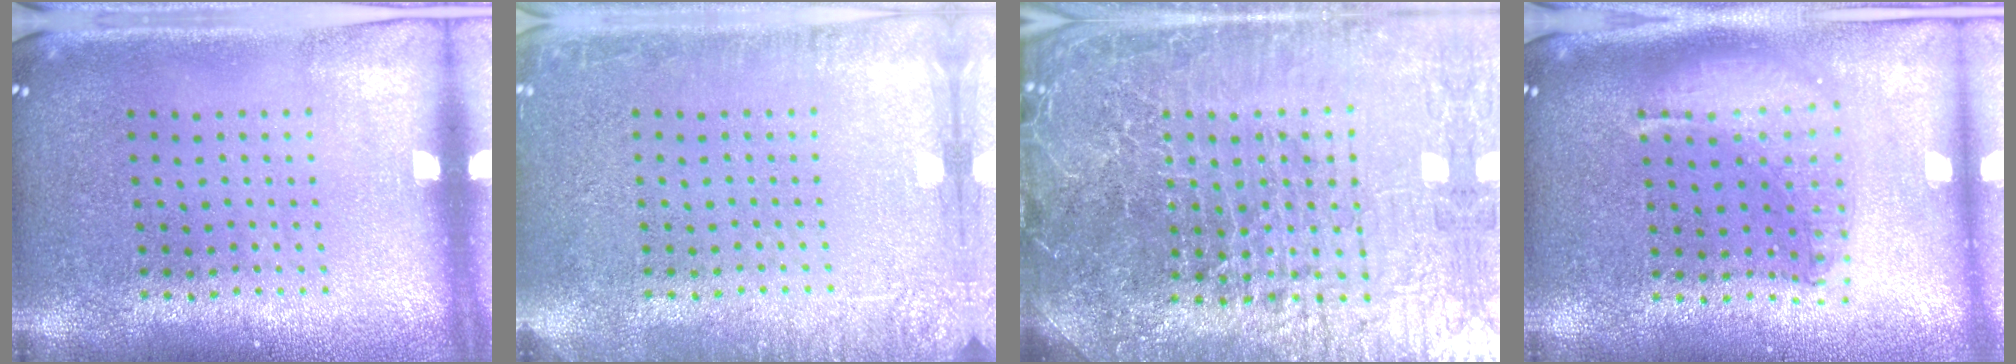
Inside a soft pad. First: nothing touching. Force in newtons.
{"total": 2.4, "press": 2.3, "slide": 0.3}
{"total": 6.9, "press": 6.1, "slide": 3.2}
{"total": 1.6, "press": 1.4, "slide": 0.7}